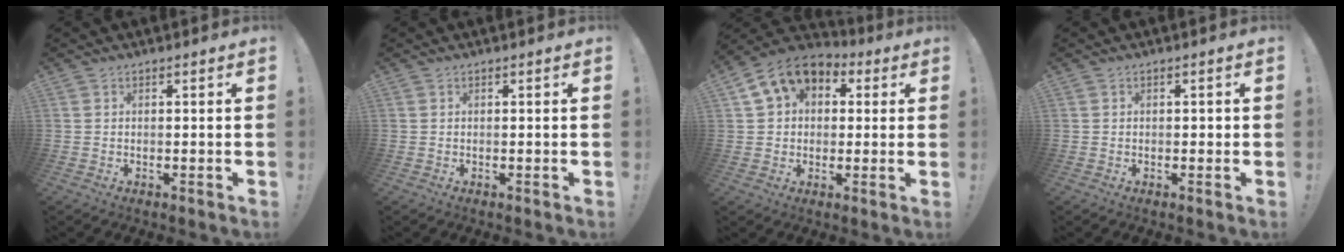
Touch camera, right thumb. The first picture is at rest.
{"total": 0.0}
{"total": 11.9, "force": [5.4, 8.7, 6.0], "torque": [-0.092, -0.017, 0.106]}
{"total": 1.0, "force": [-0.4, 0.8, 0.4], "torque": [-0.005, 0.004, -0.009]}